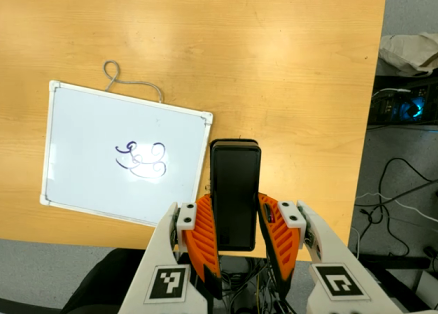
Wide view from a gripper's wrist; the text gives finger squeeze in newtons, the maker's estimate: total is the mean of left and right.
{"total": 4.5, "left": 3.2, "right": 5.8}